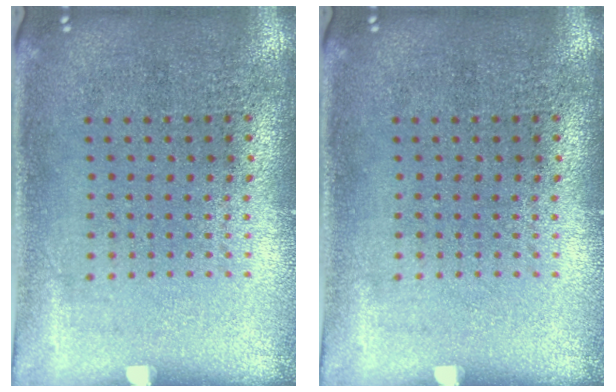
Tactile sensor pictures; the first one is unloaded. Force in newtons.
{"total": 0.0}